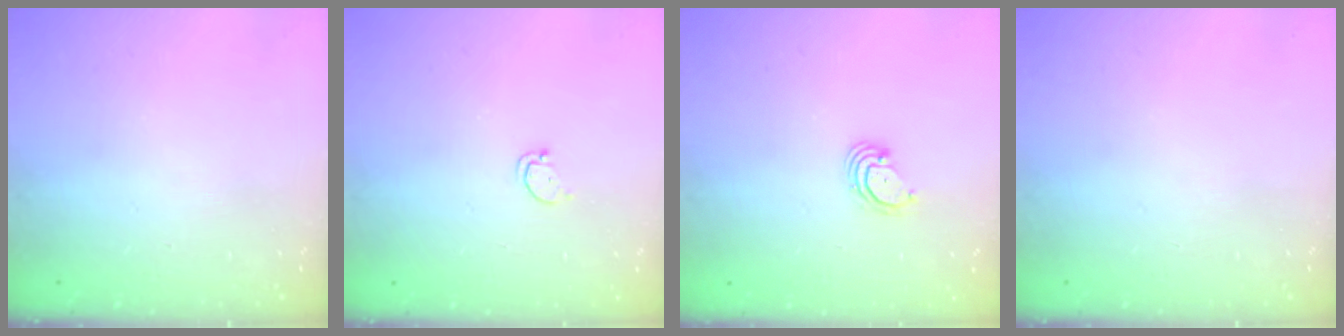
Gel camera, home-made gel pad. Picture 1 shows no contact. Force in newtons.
{"total": 1.7, "press": 1.7, "slide": 0.2}
{"total": 3.0, "press": 3.0, "slide": 0.3}
{"total": 0.0}